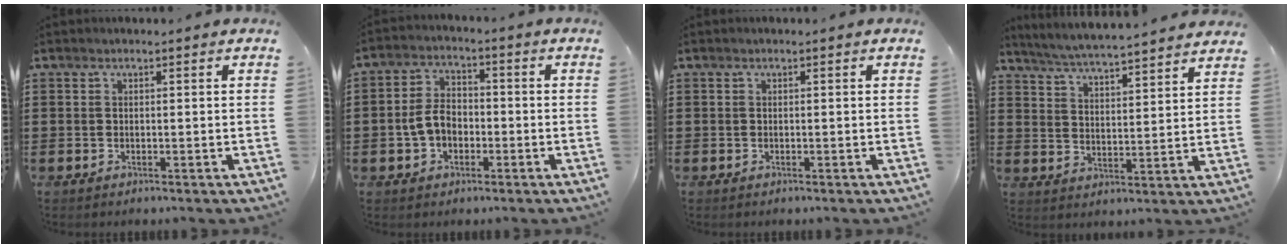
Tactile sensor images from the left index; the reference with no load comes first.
{"total": 5.4, "force": [-1.2, 3.7, 3.8], "torque": [-0.092, 0.005, -0.030]}
{"total": 0.0}
{"total": 5.1, "force": [4.9, -0.6, 1.1], "torque": [-0.045, -0.035, 0.082]}